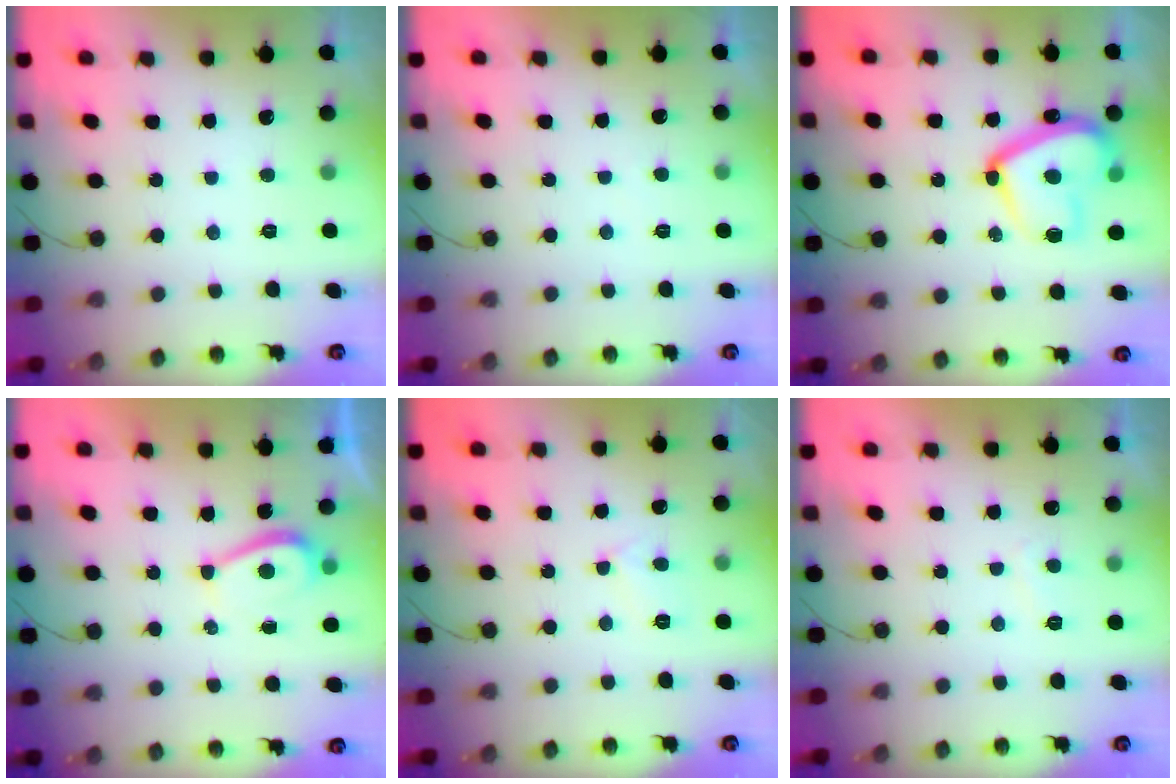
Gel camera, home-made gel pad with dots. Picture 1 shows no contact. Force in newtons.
{"total": 0.8, "press": 0.6, "slide": 0.4}
{"total": 16.9, "press": 16.8, "slide": 1.5}
{"total": 4.3, "press": 4.3, "slide": 0.6}
{"total": 4.3, "press": 4.3, "slide": 0.5}
{"total": 1.1, "press": 1.0, "slide": 0.6}